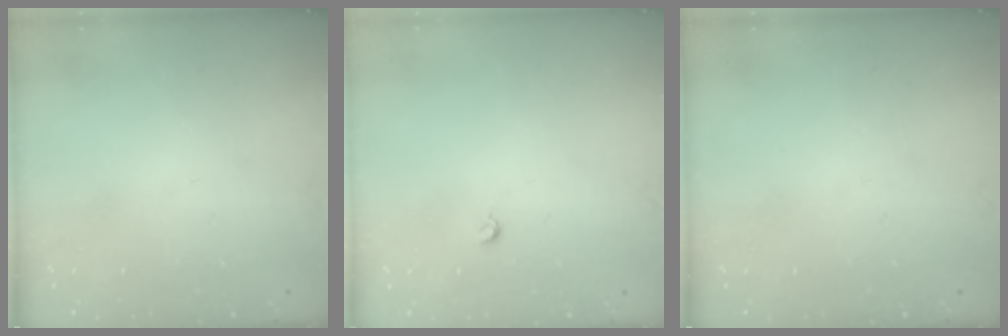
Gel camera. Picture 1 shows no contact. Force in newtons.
{"total": 3.2, "press": 3.2, "slide": 0.3}
{"total": 0.0}